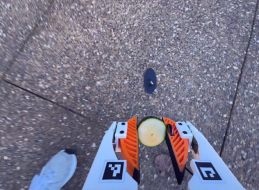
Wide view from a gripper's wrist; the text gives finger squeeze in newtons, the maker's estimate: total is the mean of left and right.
{"total": 10.3, "left": 10.3, "right": 10.4}